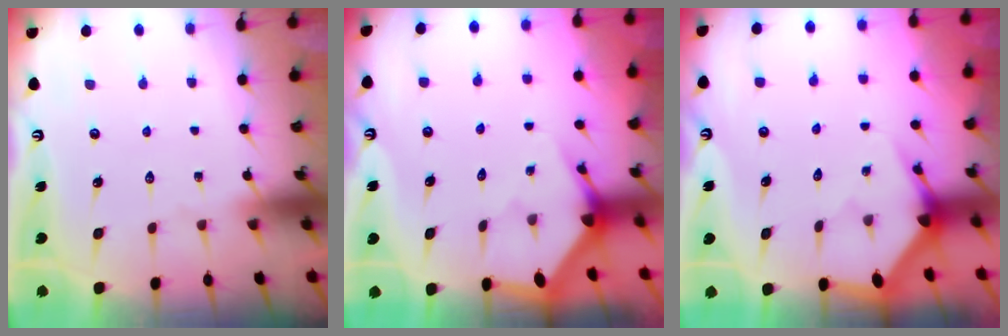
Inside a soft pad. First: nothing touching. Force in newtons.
{"total": 3.1, "press": 3.1, "slide": 0.2}
{"total": 3.5, "press": 3.5, "slide": 0.1}